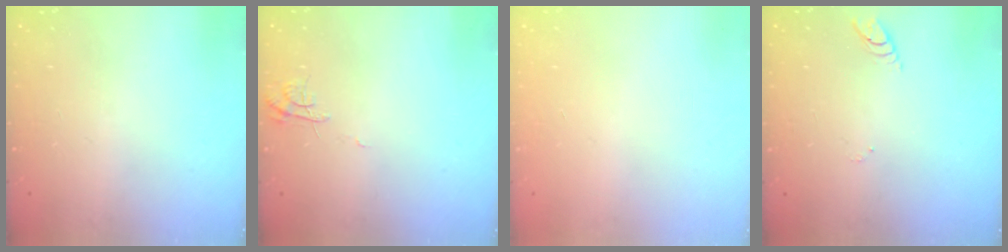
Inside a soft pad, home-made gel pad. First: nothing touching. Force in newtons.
{"total": 4.6, "press": 4.6, "slide": 0.6}
{"total": 0.0}
{"total": 3.0, "press": 3.0, "slide": 0.3}